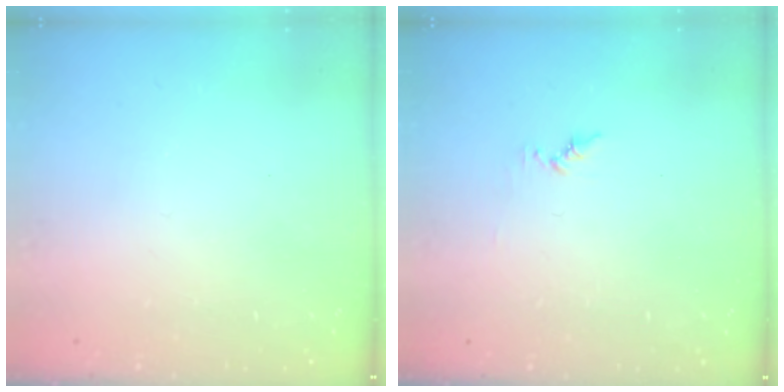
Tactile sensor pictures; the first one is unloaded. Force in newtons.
{"total": 4.4, "press": 4.4, "slide": 0.4}